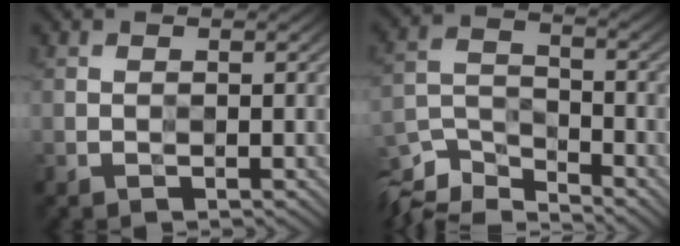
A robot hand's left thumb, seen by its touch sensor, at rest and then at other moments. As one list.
[{"total": 8.9, "force": [-7.7, 2.5, 3.7], "torque": [-0.083, -0.012, -0.157]}]